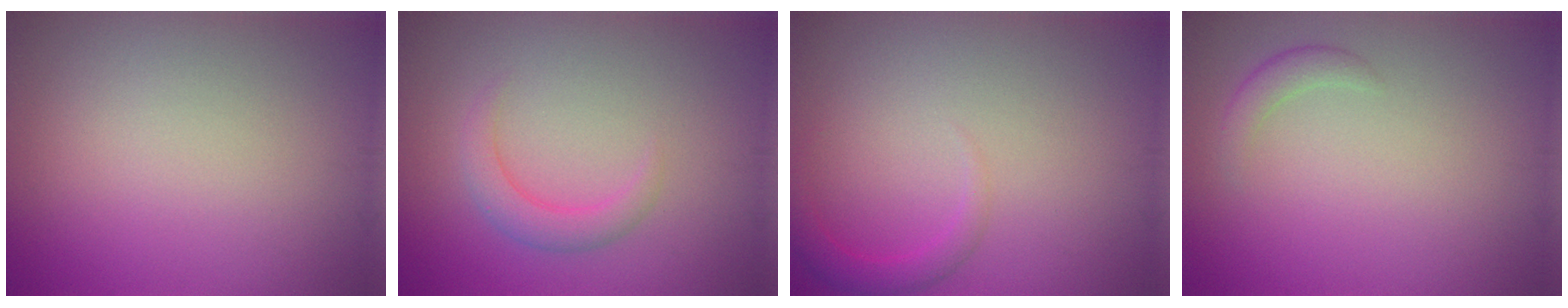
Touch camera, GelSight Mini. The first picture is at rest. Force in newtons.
{"total": 2.4, "press": 2.4, "slide": 0.1}
{"total": 1.8, "press": 1.8, "slide": 0.2}
{"total": 1.4, "press": 1.4, "slide": 0.1}